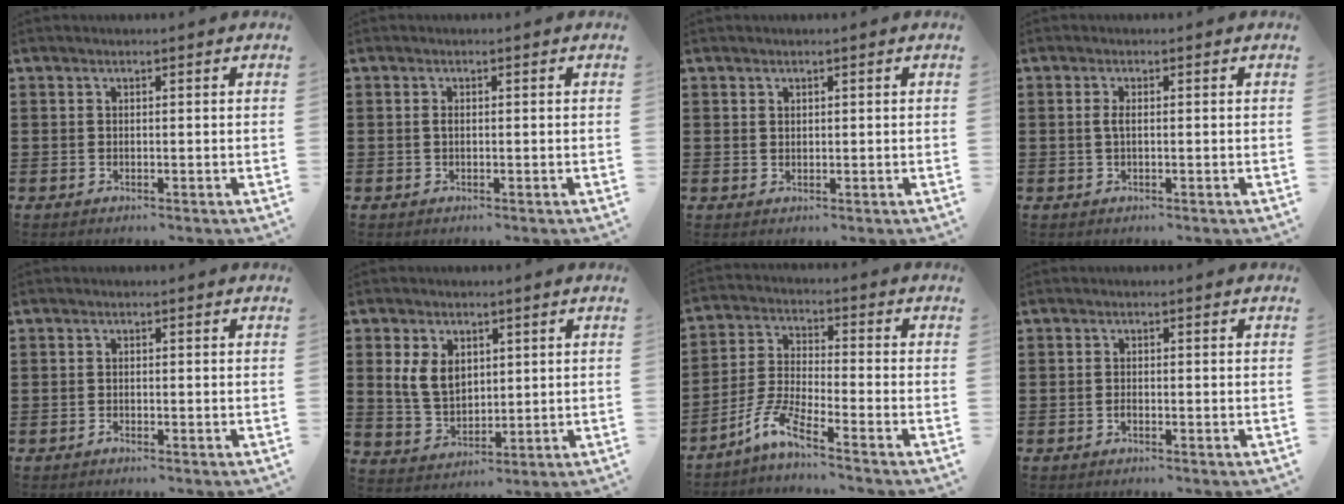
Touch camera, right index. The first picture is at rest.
{"total": 0.7, "force": [0.0, 0.3, 0.6], "torque": [-0.015, -0.001, -0.001]}
{"total": 0.8, "force": [0.5, 0.5, 0.2], "torque": [-0.005, 0.002, 0.010]}
{"total": 1.6, "force": [-0.1, 0.5, 1.5], "torque": [-0.036, -0.002, -0.005]}
{"total": 0.6, "force": [-0.6, 0.0, -0.1], "torque": [0.000, 0.001, -0.014]}
{"total": 6.4, "force": [1.8, 4.6, 4.1], "torque": [-0.108, 0.010, 0.029]}
{"total": 6.1, "force": [-5.0, 0.3, 3.6], "torque": [-0.103, -0.016, -0.106]}
{"total": 0.7, "force": [-0.5, 0.2, 0.4], "torque": [-0.011, -0.004, -0.008]}